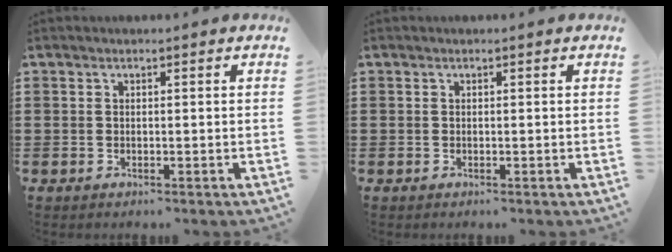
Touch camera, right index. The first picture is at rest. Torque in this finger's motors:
{"motor_torque": [0.20, -0.13, 0.00, 0.00]}